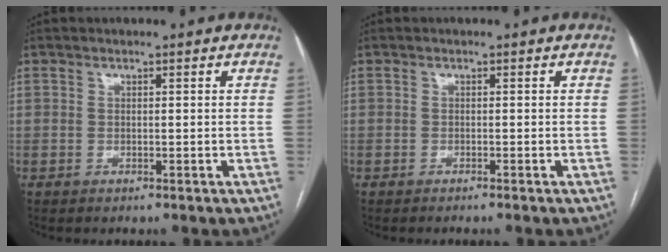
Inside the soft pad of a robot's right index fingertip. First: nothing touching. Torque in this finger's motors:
{"motor_torque": [0.04, 0.08, -0.03, 0.01]}